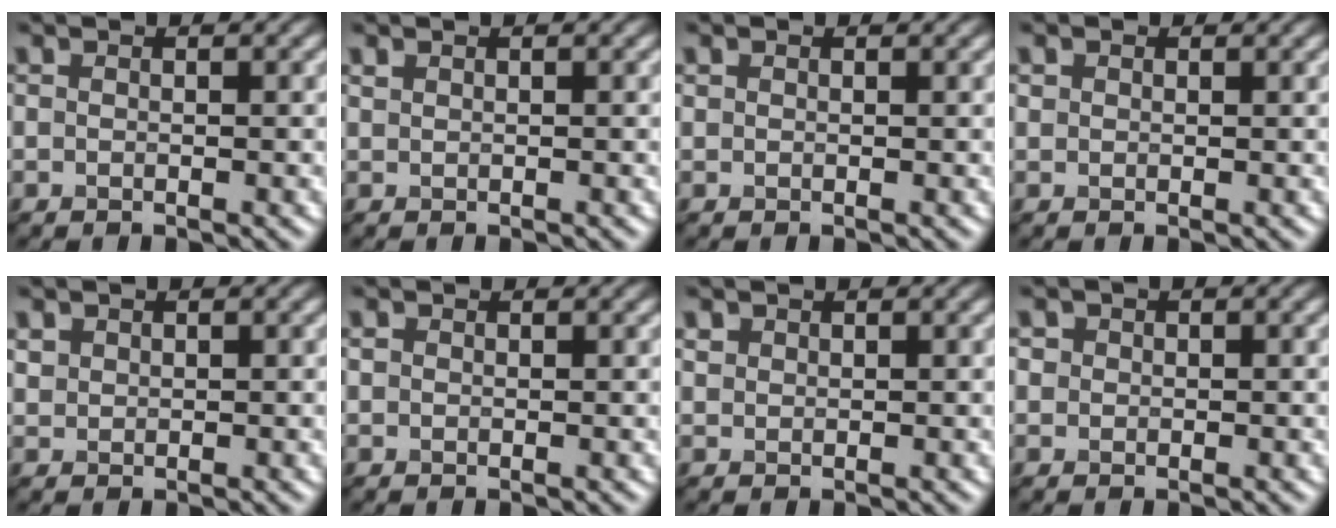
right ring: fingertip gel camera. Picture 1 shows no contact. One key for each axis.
{"total": 1.0, "fx": -0.1, "fy": -0.7, "fz": -0.7, "tx": -0.006, "ty": -0.001, "tz": 0.018}
{"total": 0.6, "fx": 0.1, "fy": -0.4, "fz": -0.4, "tx": -0.005, "ty": -0.003, "tz": 0.006}
{"total": 0.8, "fx": 0.2, "fy": -0.3, "fz": -0.7, "tx": -0.002, "ty": -0.001, "tz": 0.014}
{"total": 1.0, "fx": 0.1, "fy": -0.3, "fz": -1.0, "tx": -0.001, "ty": 0.004, "tz": 0.028}
{"total": 0.5, "fx": 0.1, "fy": -0.2, "fz": -0.5, "tx": -0.009, "ty": -0.002, "tz": 0.007}
{"total": 1.2, "fx": 0.2, "fy": -0.5, "fz": -1.0, "tx": -0.002, "ty": 0.002, "tz": 0.025}
{"total": 0.6, "fx": 0.2, "fy": 0.2, "fz": -0.6, "tx": -0.003, "ty": 0.006, "tz": 0.005}